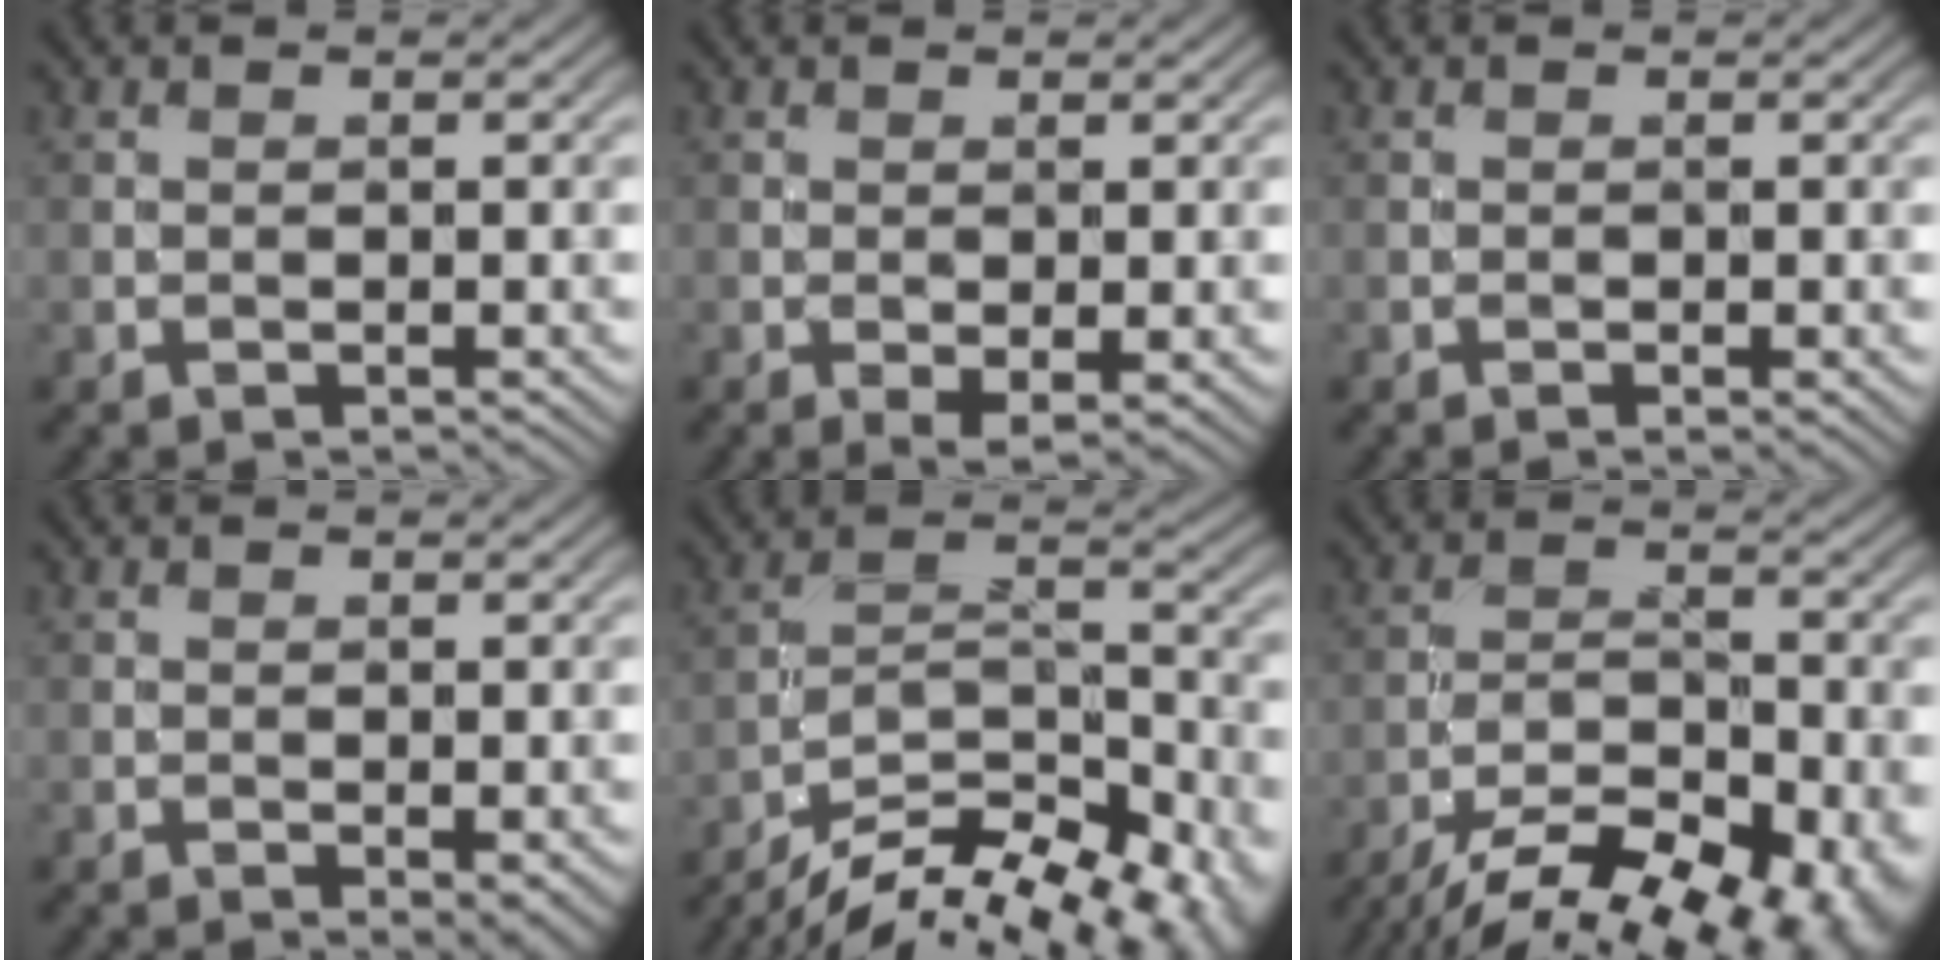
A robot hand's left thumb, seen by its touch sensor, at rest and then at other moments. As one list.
[{"total": 3.1, "force": [-1.0, 1.1, 2.8], "torque": [-0.043, -0.005, -0.011]}, {"total": 1.5, "force": [-0.6, 0.4, 1.3], "torque": [-0.024, 0.000, -0.012]}, {"total": 2.1, "force": [-0.8, 0.8, 1.7], "torque": [-0.025, -0.001, -0.011]}, {"total": 15.9, "force": [-12.8, 5.3, 7.9], "torque": [-0.142, -0.019, -0.188]}, {"total": 14.7, "force": [-10.3, 5.3, 9.0], "torque": [-0.163, -0.027, -0.156]}]